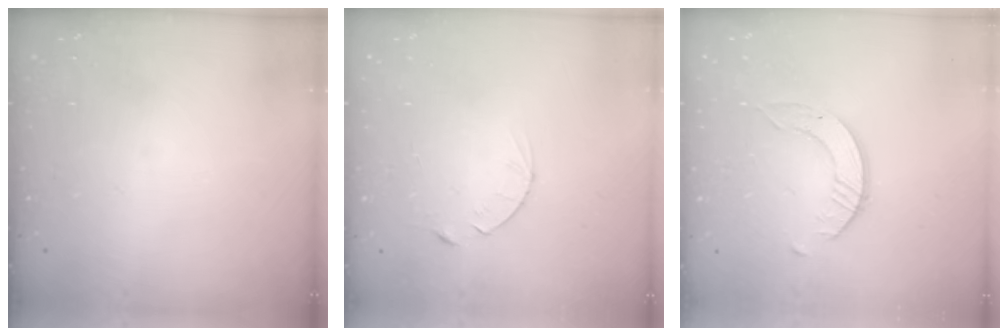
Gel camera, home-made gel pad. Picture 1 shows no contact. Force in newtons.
{"total": 4.1, "press": 4.0, "slide": 0.4}
{"total": 1.6, "press": 1.6, "slide": 0.2}